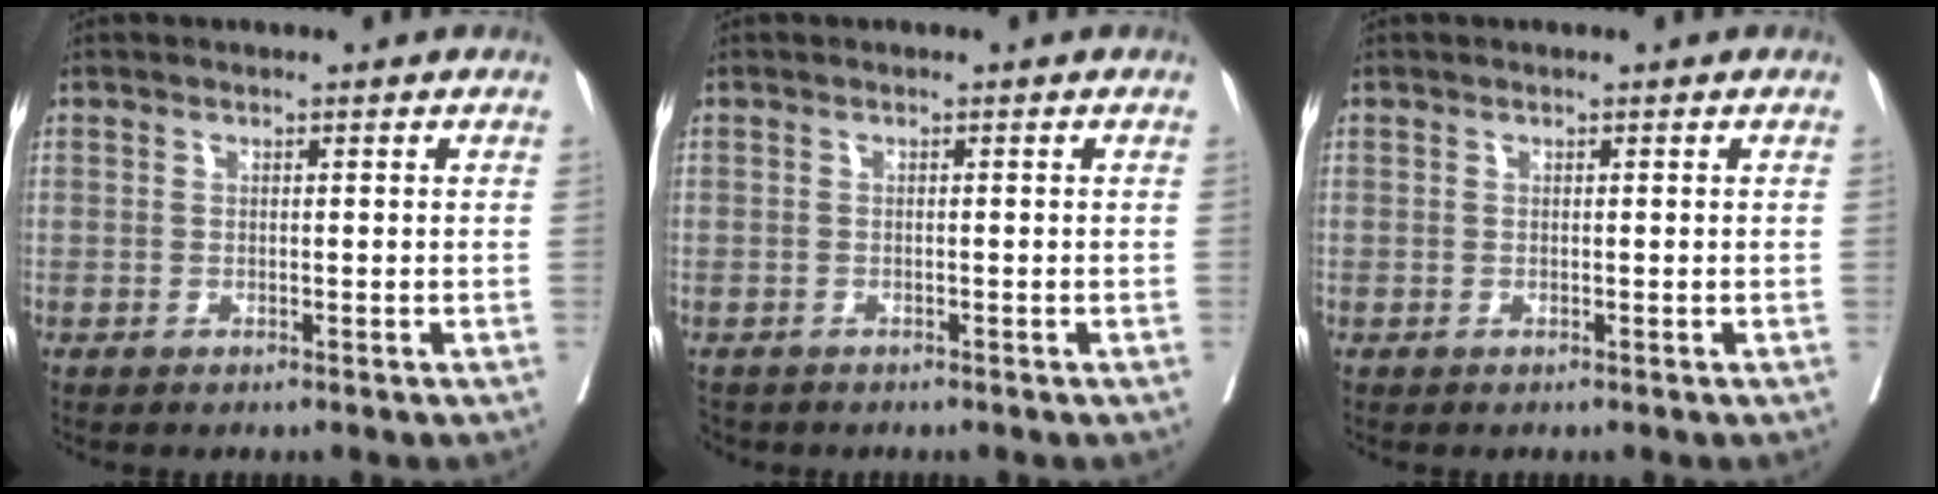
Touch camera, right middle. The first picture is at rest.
{"total": 2.6, "force": [-2.3, 1.3, 0.4], "torque": [-0.009, -0.004, -0.037]}
{"total": 0.0}